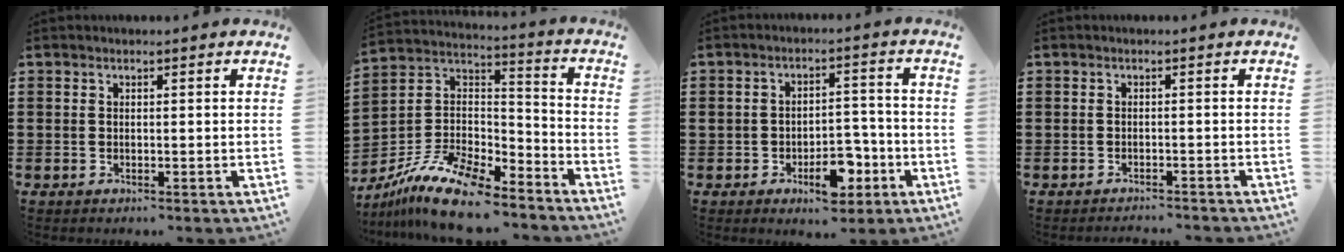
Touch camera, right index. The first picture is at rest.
{"total": 12.7, "force": [-10.1, 4.2, 6.5], "torque": [-0.143, 0.029, -0.195]}
{"total": 8.0, "force": [-3.7, 4.3, 5.6], "torque": [-0.070, 0.014, -0.063]}
{"total": 1.5, "force": [-1.5, 0.1, -0.2], "torque": [-0.001, 0.005, -0.034]}